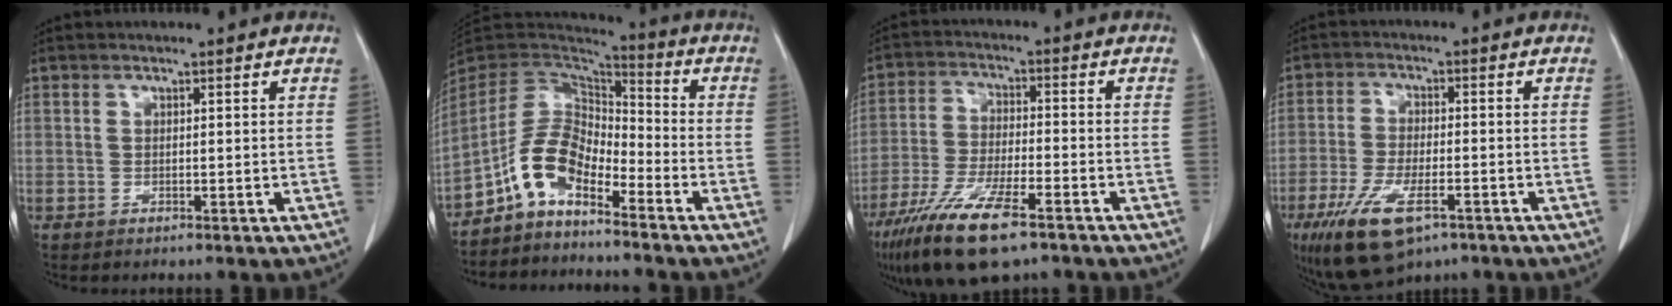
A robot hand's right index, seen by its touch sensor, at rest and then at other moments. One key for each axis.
{"total": 9.0, "fx": -5.6, "fy": 4.0, "fz": 5.8, "tx": -0.123, "ty": 0.028, "tz": -0.113}
{"total": 13.1, "fx": -8.6, "fy": 2.4, "fz": 9.5, "tx": -0.190, "ty": -0.030, "tz": -0.152}
{"total": 11.2, "fx": -6.3, "fy": 3.9, "fz": 8.4, "tx": -0.164, "ty": -0.019, "tz": -0.104}